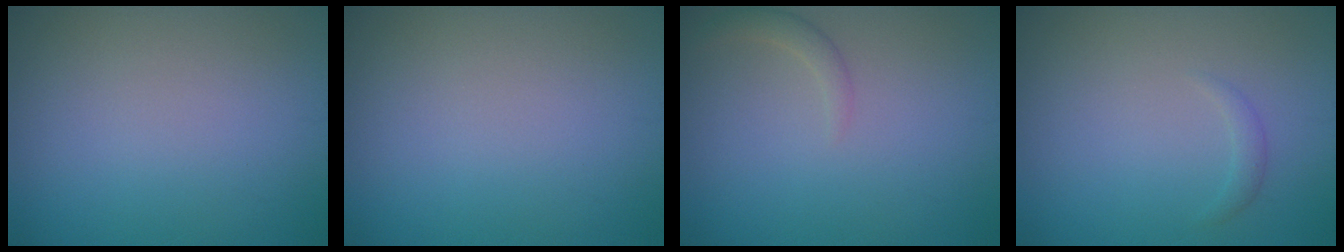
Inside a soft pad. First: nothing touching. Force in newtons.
{"total": 0.0}
{"total": 1.2, "press": 1.2, "slide": 0.1}
{"total": 0.7, "press": 0.7, "slide": 0.0}